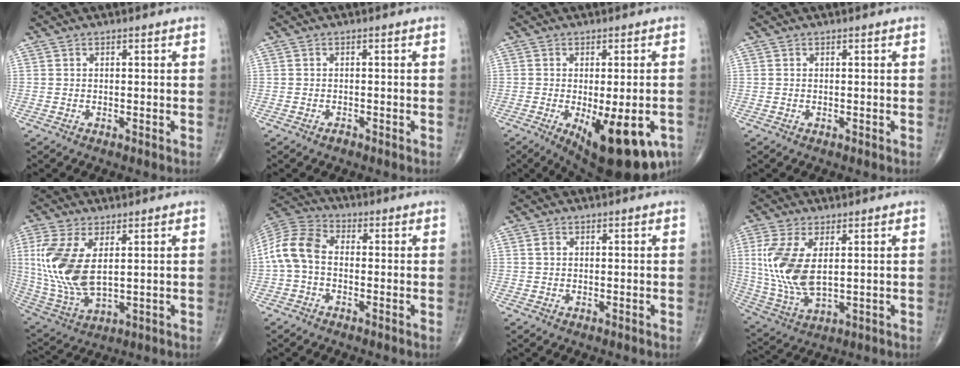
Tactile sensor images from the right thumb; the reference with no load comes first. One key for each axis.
{"total": 0.8, "fx": -0.6, "fy": 0.4, "fz": 0.2, "tx": -0.005, "ty": 0.002, "tz": -0.011}
{"total": 16.6, "fx": -6.6, "fy": 6.2, "fz": 13.9, "tx": -0.149, "ty": -0.008, "tz": -0.076}
{"total": 0.0}
{"total": 15.1, "fx": 2.7, "fy": 7.7, "fz": 12.7, "tx": -0.281, "ty": -0.013, "tz": 0.068}
{"total": 9.9, "fx": -0.8, "fy": 6.8, "fz": 7.2, "tx": -0.146, "ty": 0.027, "tz": -0.030}
{"total": 1.1, "fx": 0.3, "fy": 0.9, "fz": 0.6, "tx": -0.012, "ty": 0.003, "tz": 0.006}
{"total": 13.2, "fx": 2.2, "fy": 6.7, "fz": 11.2, "tx": -0.245, "ty": -0.011, "tz": 0.057}